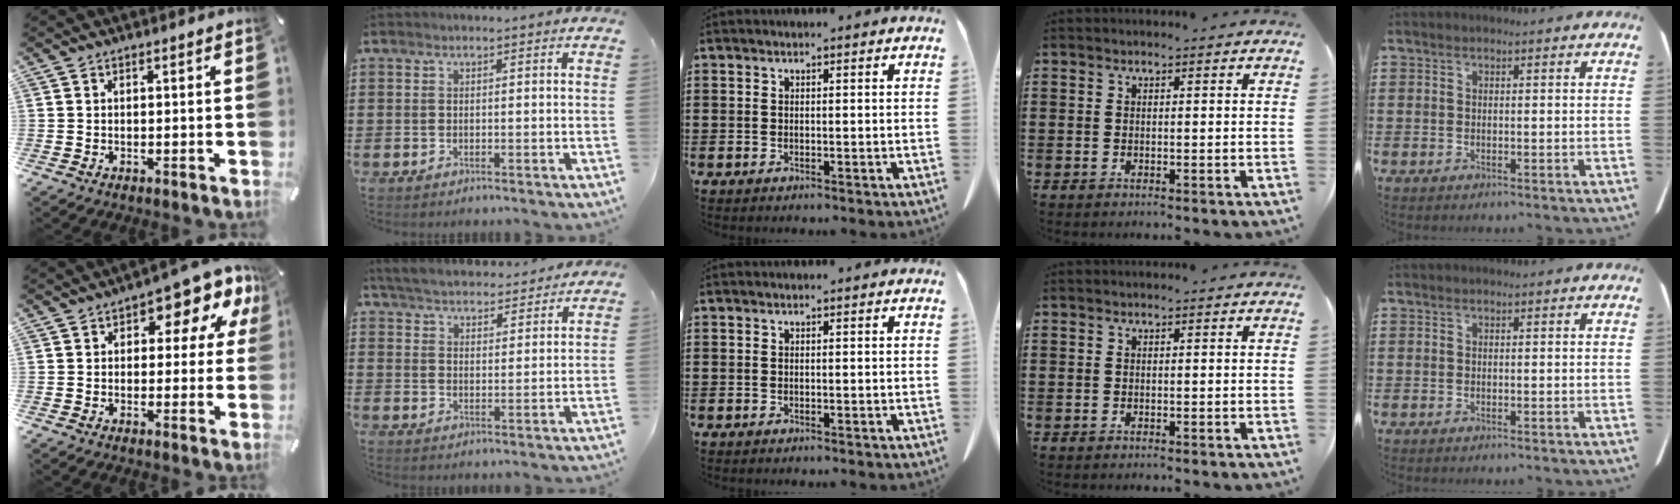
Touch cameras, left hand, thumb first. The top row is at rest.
{"thumb": {"total": 10.8, "force": [5.8, 5.1, 7.5], "torque": [-0.085, -0.047, 0.095]}, "index": {"total": 5.0, "force": [4.8, 0.7, 1.0], "torque": [-0.040, -0.022, 0.086]}}